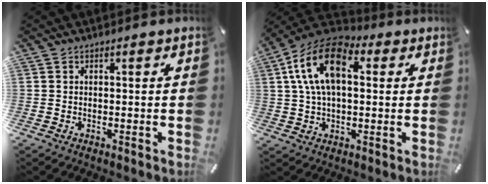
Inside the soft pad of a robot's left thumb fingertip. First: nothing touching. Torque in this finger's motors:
{"motor_torque": [0.39, 1.64, 1.57, -1.19, 0.24]}